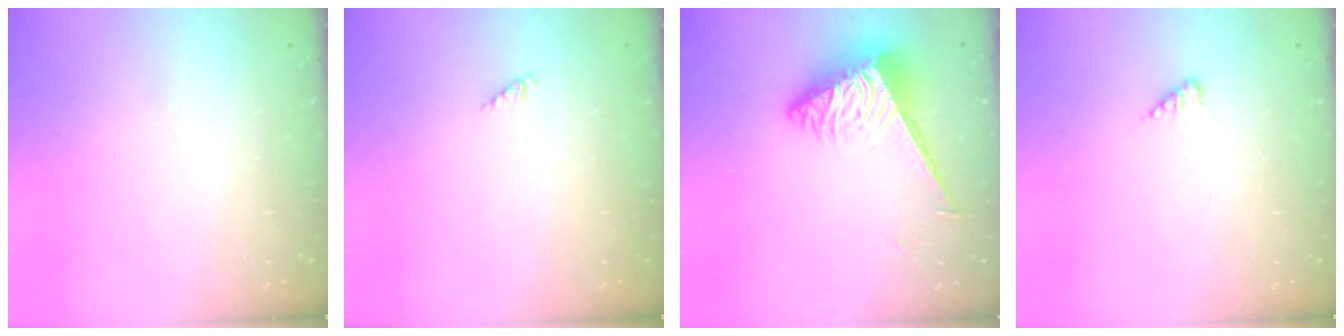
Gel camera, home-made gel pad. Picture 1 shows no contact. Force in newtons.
{"total": 0.0}
{"total": 7.0, "press": 7.0, "slide": 0.4}
{"total": 2.7, "press": 2.7, "slide": 0.4}